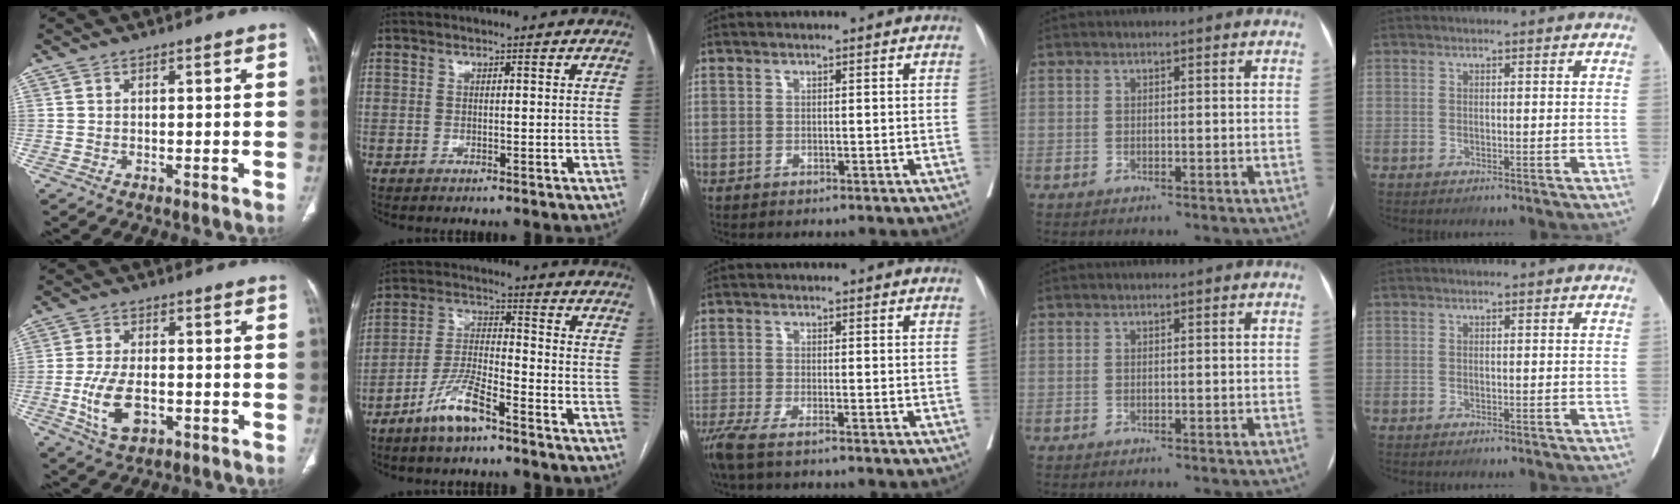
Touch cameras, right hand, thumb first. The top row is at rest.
{"thumb": {"total": 8.9, "force": [-2.3, 4.9, 7.0], "torque": [-0.140, 0.004, -0.036]}, "index": {"total": 8.2, "force": [-5.7, 1.6, 5.7], "torque": [-0.123, -0.006, -0.113]}, "middle": {"total": 5.1, "force": [-4.0, 0.3, 3.2], "torque": [-0.053, -0.011, -0.070]}}